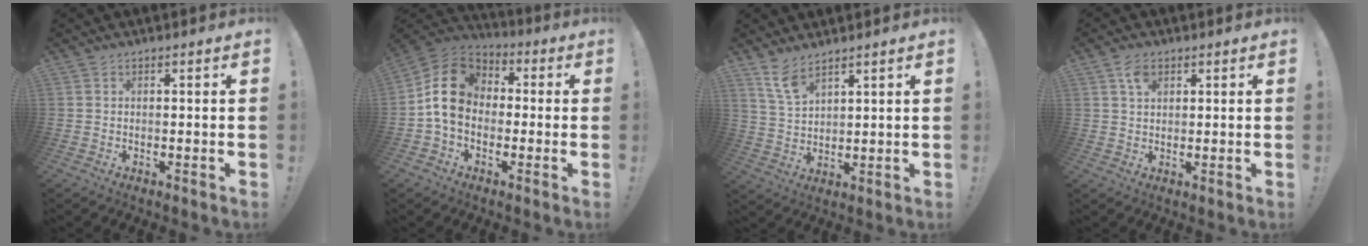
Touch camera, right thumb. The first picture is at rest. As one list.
[{"total": 13.7, "force": [0.5, 11.1, 8.1], "torque": [-0.126, 0.023, 0.020]}, {"total": 7.0, "force": [5.5, 2.4, 3.6], "torque": [-0.071, -0.031, 0.104]}, {"total": 4.2, "force": [2.1, 2.7, 2.5], "torque": [-0.035, -0.005, 0.036]}]